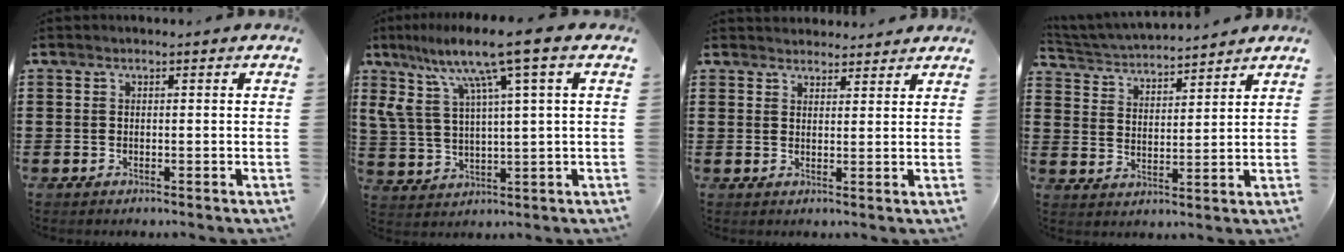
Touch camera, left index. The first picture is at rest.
{"total": 11.0, "force": [5.9, 1.3, 9.2], "torque": [-0.208, -0.022, 0.093]}
{"total": 2.4, "force": [2.4, 0.4, -0.4], "torque": [0.000, -0.004, 0.046]}
{"total": 3.9, "force": [3.9, 0.2, 0.1], "torque": [-0.022, -0.023, 0.065]}